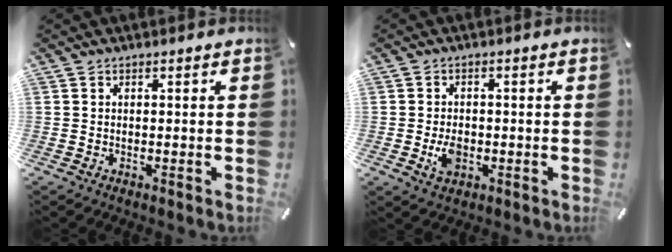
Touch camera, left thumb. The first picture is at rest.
{"total": 4.3, "force": [-0.9, 3.0, 3.0], "torque": [-0.059, -0.003, -0.018]}